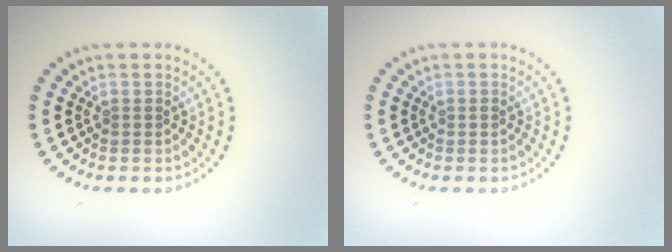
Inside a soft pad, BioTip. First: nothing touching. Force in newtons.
{"total": 0.6, "press": 0.6, "slide": 0.0}